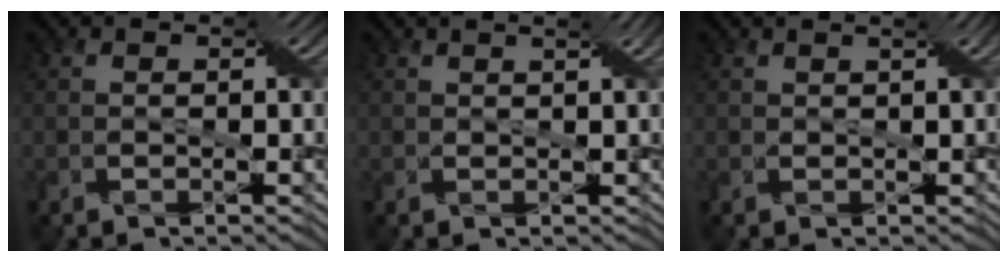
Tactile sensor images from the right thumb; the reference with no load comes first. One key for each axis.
{"total": 2.0, "fx": 1.6, "fy": -0.5, "fz": 1.1, "tx": -0.020, "ty": 0.009, "tz": 0.025}
{"total": 1.5, "fx": 1.2, "fy": -0.4, "fz": 0.9, "tx": -0.013, "ty": 0.008, "tz": 0.021}